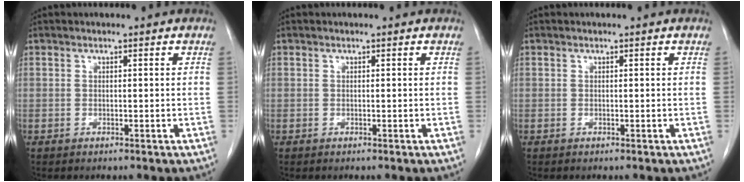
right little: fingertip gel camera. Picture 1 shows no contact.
{"total": 0.0}
{"total": 0.0}